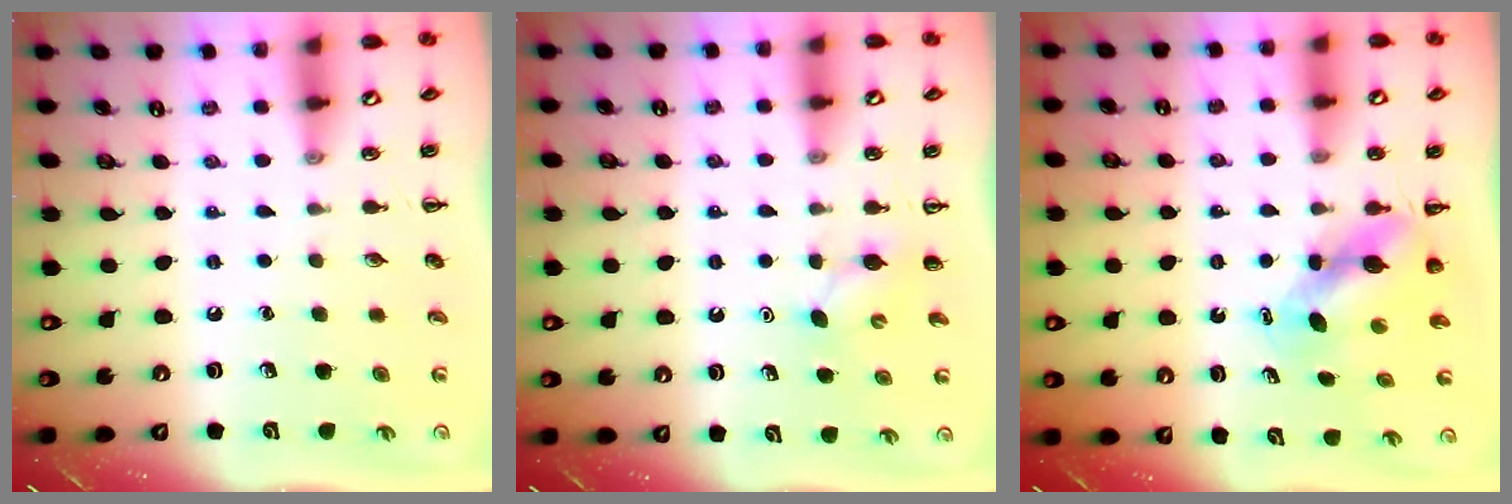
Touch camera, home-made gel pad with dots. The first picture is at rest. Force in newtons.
{"total": 3.5, "press": 3.3, "slide": 1.3}
{"total": 5.8, "press": 5.8, "slide": 0.3}